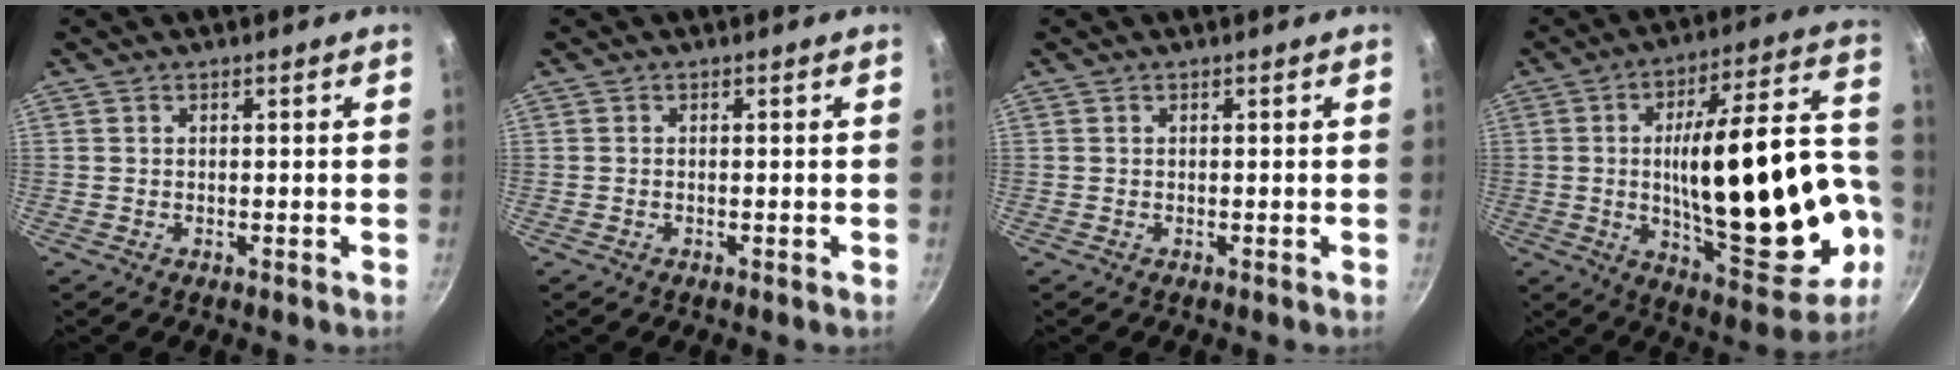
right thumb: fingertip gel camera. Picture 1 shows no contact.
{"total": 0.0}
{"total": 0.0}
{"total": 30.3, "force": [-4.2, 12.0, 27.5], "torque": [-0.390, 0.026, -0.036]}